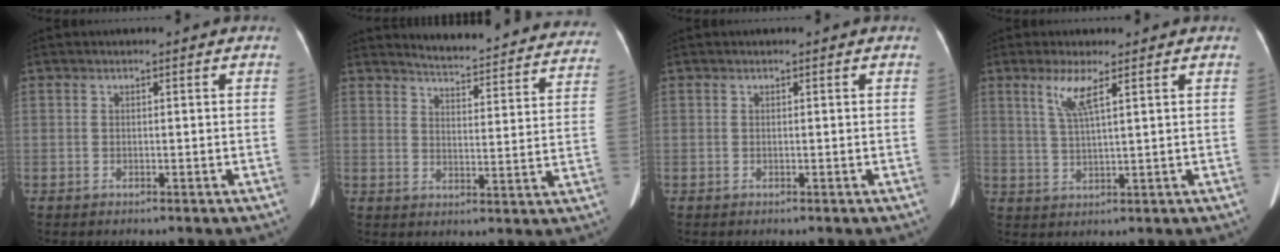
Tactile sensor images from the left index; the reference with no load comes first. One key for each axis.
{"total": 22.5, "fx": 21.5, "fy": 3.2, "fz": 6.0, "tx": -0.070, "ty": -0.068, "tz": 0.246}
{"total": 0.0}
{"total": 4.4, "fx": 2.2, "fy": -0.1, "fz": 3.7, "tx": -0.083, "ty": -0.001, "tz": 0.049}